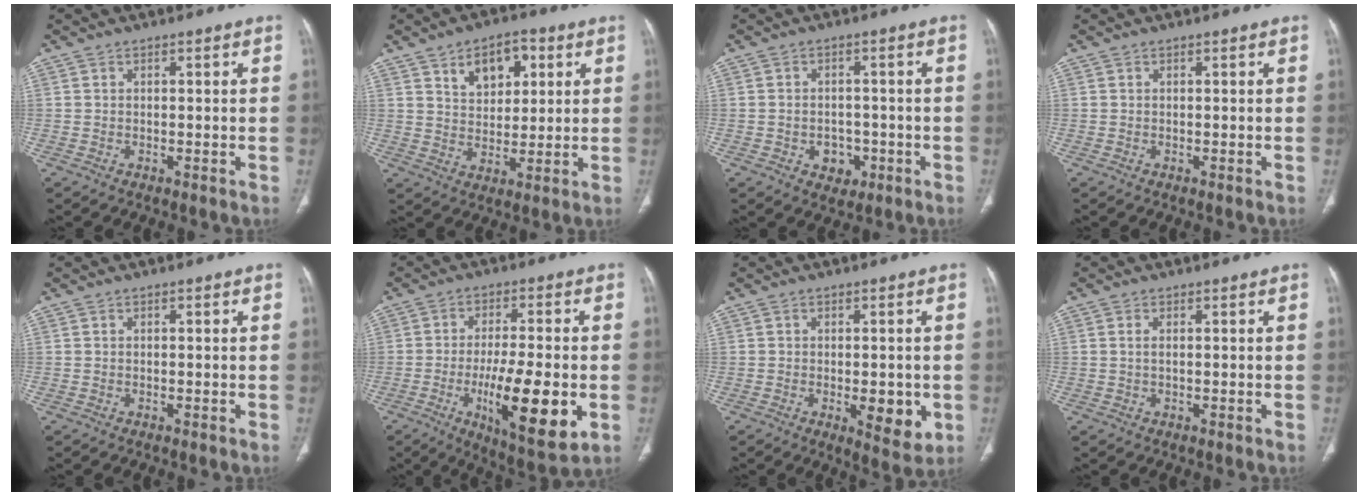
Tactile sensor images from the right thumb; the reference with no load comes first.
{"total": 9.5, "force": [4.3, 6.0, 6.1], "torque": [-0.059, -0.017, 0.070]}
{"total": 4.6, "force": [-1.6, 3.7, 2.2], "torque": [-0.010, 0.012, -0.015]}
{"total": 0.0}
{"total": 0.0}
{"total": 16.8, "force": [-4.4, 4.8, 15.5], "torque": [-0.249, -0.011, -0.062]}
{"total": 7.3, "force": [-1.5, 3.2, 6.4], "torque": [-0.069, -0.012, -0.013]}
{"total": 1.2, "force": [0.2, 0.5, 1.0], "torque": [-0.027, 0.002, 0.007]}